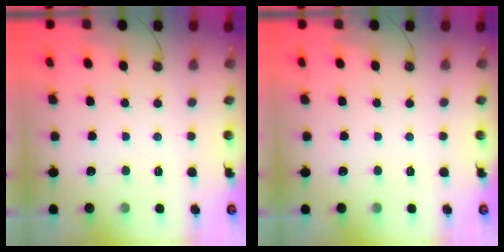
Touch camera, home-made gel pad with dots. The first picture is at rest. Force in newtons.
{"total": 0.0}